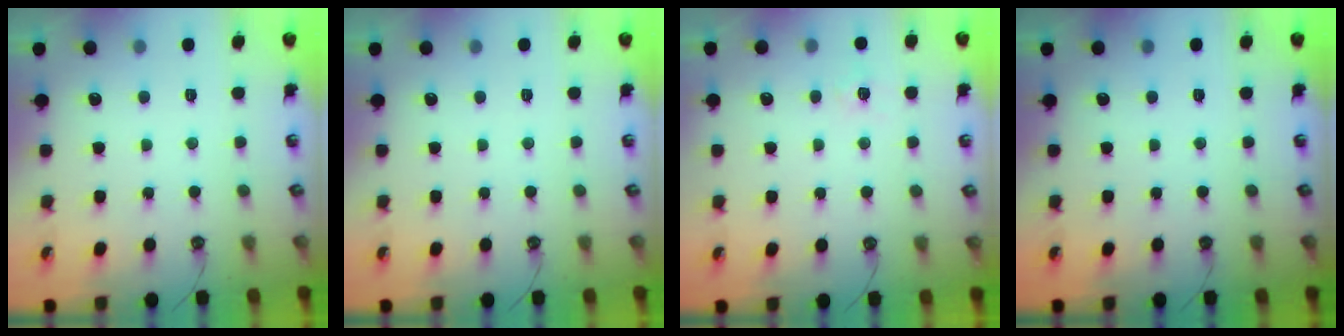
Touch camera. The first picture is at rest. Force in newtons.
{"total": 0.0}
{"total": 4.2, "press": 4.2, "slide": 0.5}
{"total": 0.0}